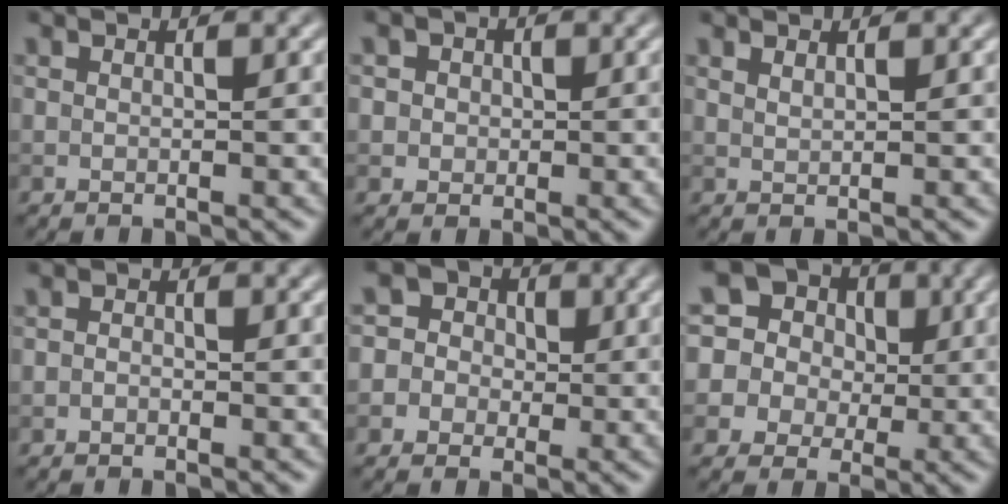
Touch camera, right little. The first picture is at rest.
{"total": 2.9, "force": [0.9, 2.5, 1.1], "torque": [-0.004, 0.009, 0.000]}
{"total": 0.7, "force": [0.6, 0.1, 0.3], "torque": [-0.005, -0.001, 0.014]}
{"total": 0.8, "force": [-0.4, 0.6, 0.4], "torque": [-0.006, -0.002, -0.011]}
{"total": 5.7, "force": [-0.3, 5.5, 1.3], "torque": [-0.009, 0.036, -0.039]}
{"total": 15.2, "force": [5.8, 13.0, 5.4], "torque": [-0.152, 0.054, 0.073]}